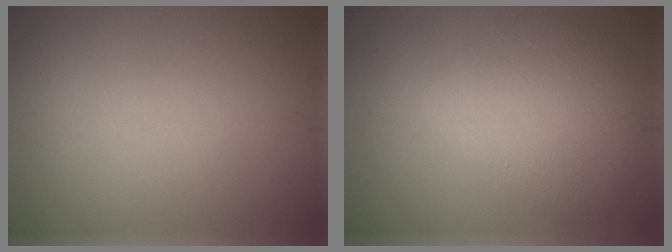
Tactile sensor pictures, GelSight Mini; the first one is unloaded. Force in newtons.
{"total": 6.1, "press": 6.1, "slide": 0.2}